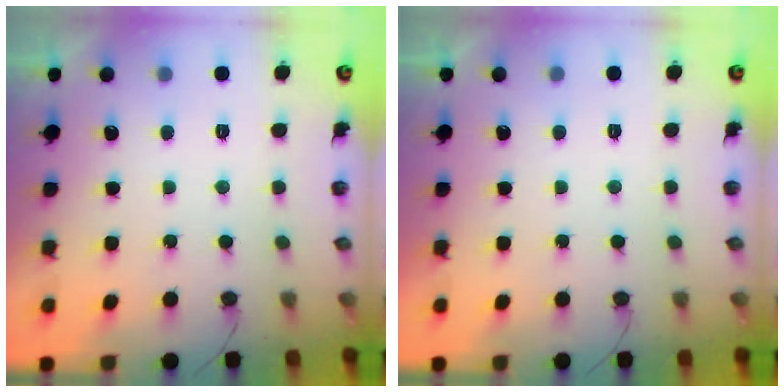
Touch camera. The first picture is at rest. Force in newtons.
{"total": 1.7, "press": 1.7, "slide": 0.0}